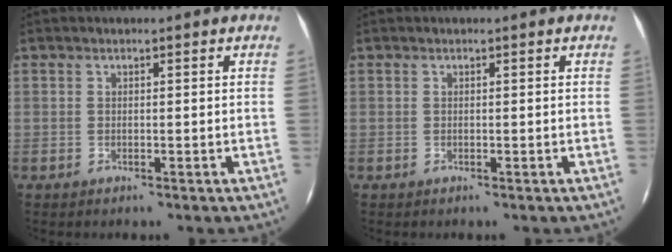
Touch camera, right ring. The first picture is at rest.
{"total": 0.0}